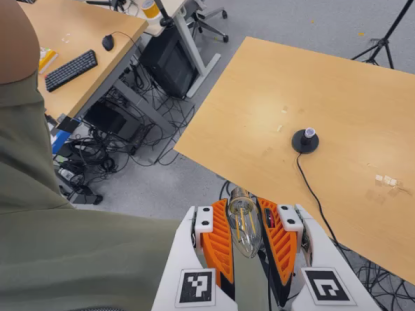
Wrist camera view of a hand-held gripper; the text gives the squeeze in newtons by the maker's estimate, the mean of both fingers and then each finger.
{"total": 22.6, "left": 25.1, "right": 20.1}